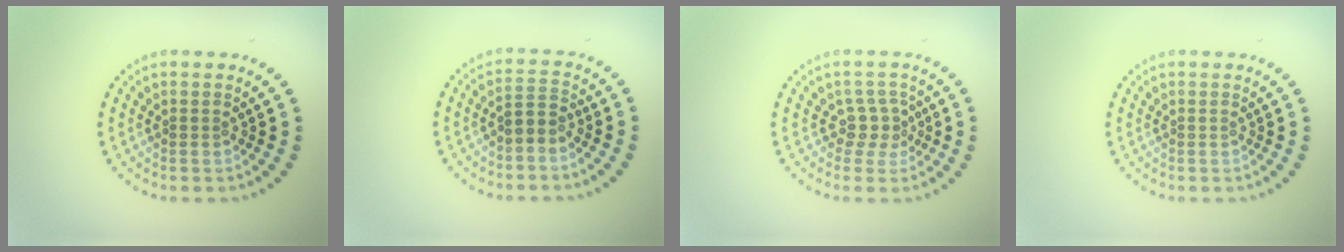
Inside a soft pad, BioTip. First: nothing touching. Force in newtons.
{"total": 2.0, "press": 1.6, "slide": 1.2}
{"total": 2.2, "press": 1.7, "slide": 1.4}
{"total": 0.0}